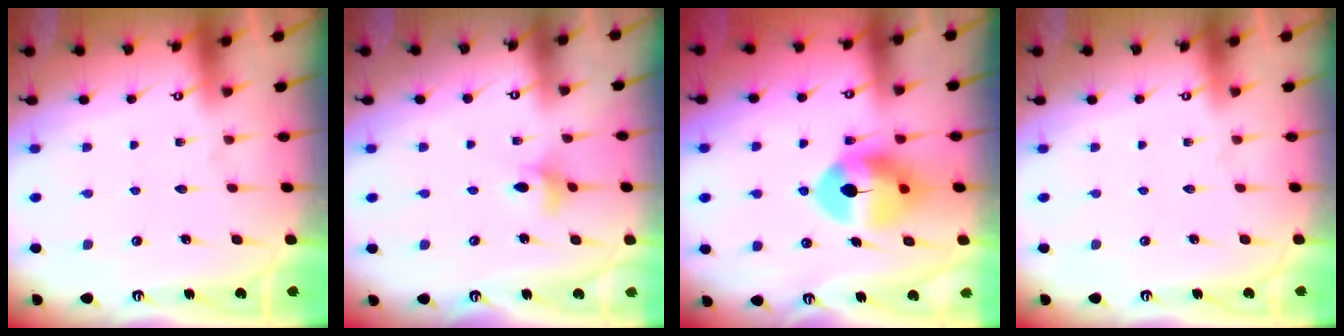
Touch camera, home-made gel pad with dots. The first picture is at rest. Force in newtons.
{"total": 5.0, "press": 5.0, "slide": 0.5}
{"total": 10.3, "press": 10.1, "slide": 1.7}
{"total": 0.0}